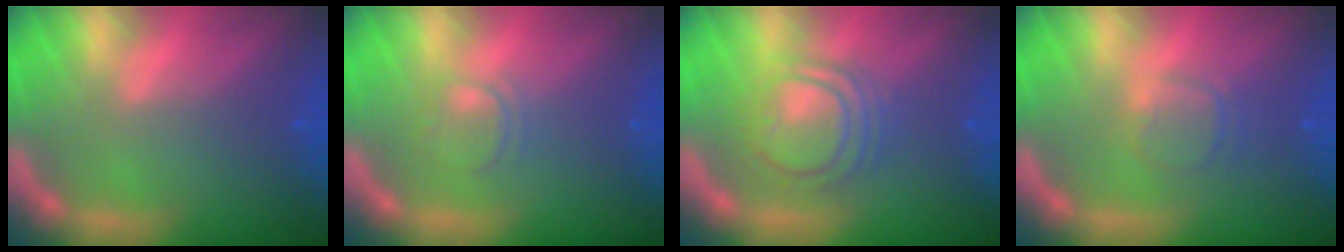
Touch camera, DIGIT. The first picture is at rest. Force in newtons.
{"total": 2.0}
{"total": 6.0}
{"total": 2.4}